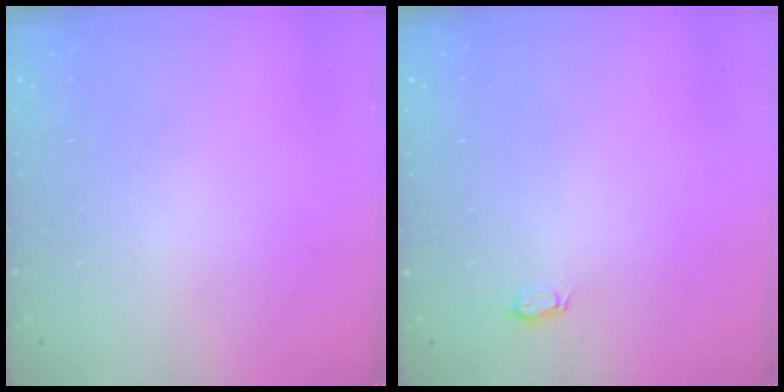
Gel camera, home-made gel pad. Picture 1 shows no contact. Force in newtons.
{"total": 2.7, "press": 2.7, "slide": 0.3}